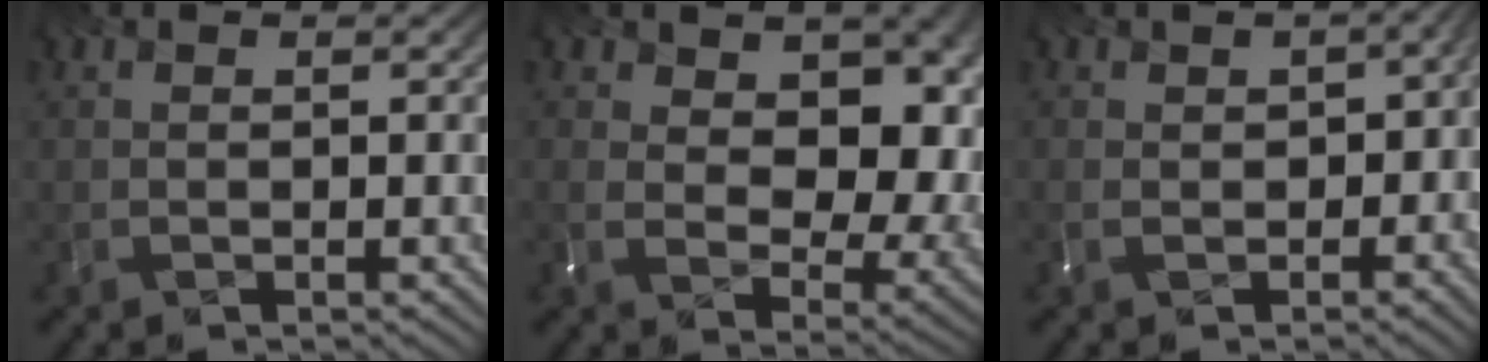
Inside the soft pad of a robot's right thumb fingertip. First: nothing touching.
{"total": 10.5, "force": [3.0, 6.6, 7.6], "torque": [-0.153, -0.029, 0.089]}
{"total": 5.1, "force": [-0.4, 3.6, 3.6], "torque": [-0.073, -0.005, 0.022]}